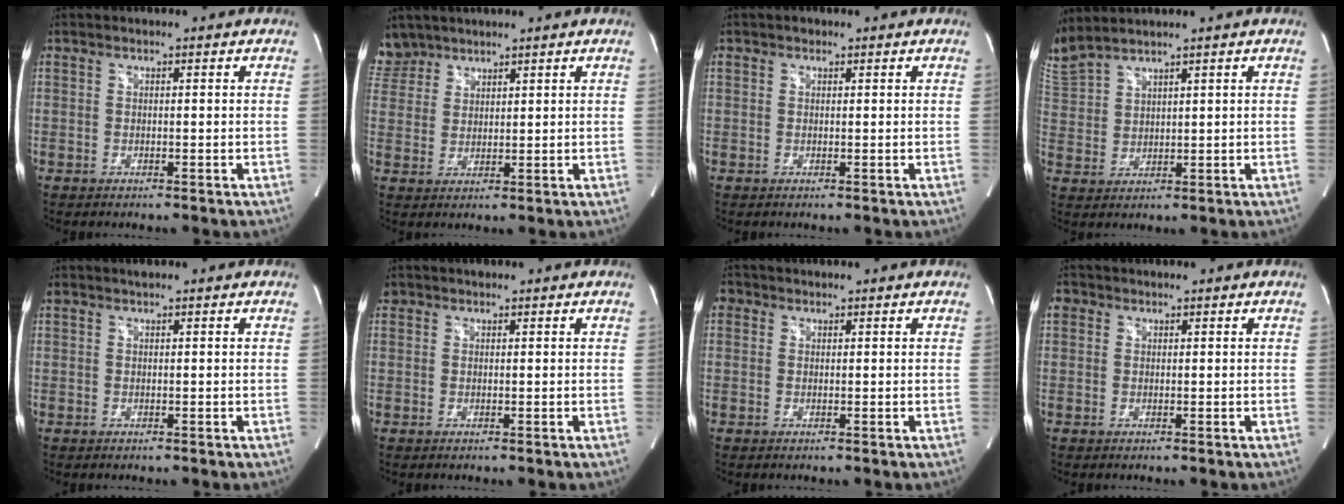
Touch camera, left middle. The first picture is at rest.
{"total": 5.4, "force": [4.7, 2.7, -0.2], "torque": [0.006, 0.010, 0.099]}
{"total": 0.7, "force": [0.4, 0.5, 0.2], "torque": [-0.002, 0.005, 0.005]}
{"total": 7.7, "force": [7.1, 0.4, 2.8], "torque": [-0.090, 0.013, 0.161]}
{"total": 0.7, "force": [0.6, 0.1, 0.4], "torque": [-0.016, 0.016, 0.015]}
{"total": 1.2, "force": [0.7, 0.9, 0.1], "torque": [0.004, 0.008, 0.010]}
{"total": 1.7, "force": [0.7, 1.5, 0.3], "torque": [0.003, 0.007, 0.008]}
{"total": 1.9, "force": [0.8, 1.7, 0.4], "torque": [-0.003, 0.013, 0.012]}